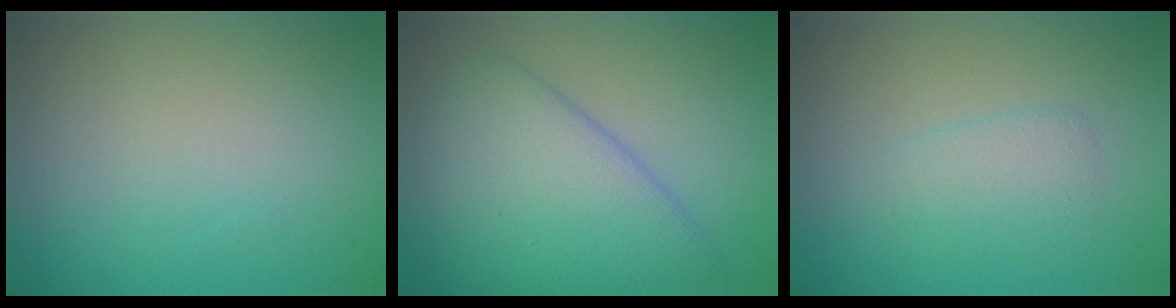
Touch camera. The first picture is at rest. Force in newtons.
{"total": 6.7, "press": 6.7, "slide": 0.3}
{"total": 1.9, "press": 1.9, "slide": 0.0}